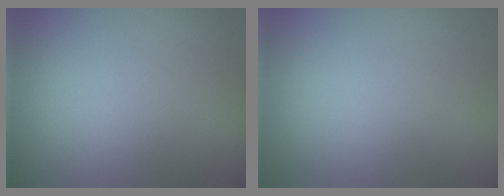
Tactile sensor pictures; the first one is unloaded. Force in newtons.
{"total": 0.0}